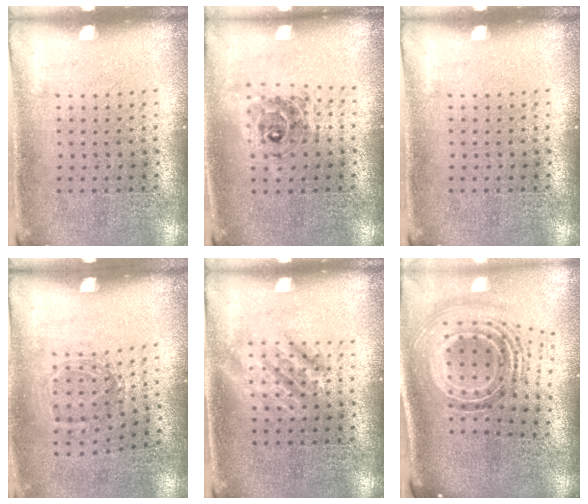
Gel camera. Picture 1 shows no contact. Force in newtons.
{"total": 0.7, "press": 0.7, "slide": 0.2}
{"total": 0.0}
{"total": 1.1, "press": 0.8, "slide": 0.7}
{"total": 2.0, "press": 2.0, "slide": 0.3}
{"total": 1.9, "press": 1.3, "slide": 1.3}